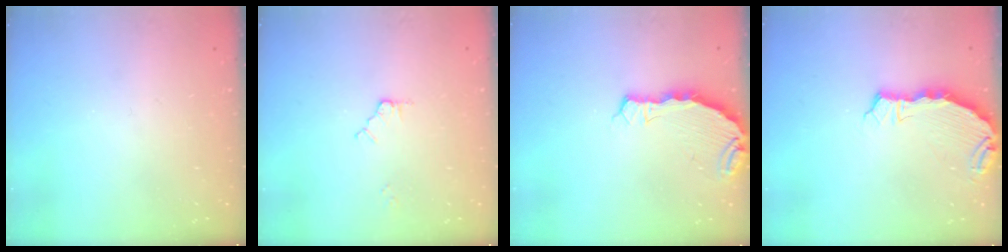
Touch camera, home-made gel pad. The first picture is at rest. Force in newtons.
{"total": 3.9, "press": 3.9, "slide": 0.4}
{"total": 5.7, "press": 5.0, "slide": 2.8}
{"total": 6.6, "press": 5.3, "slide": 4.0}